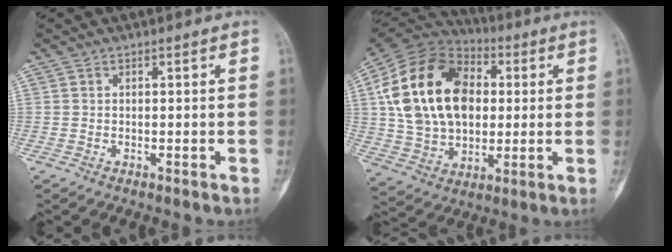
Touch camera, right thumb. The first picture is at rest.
{"total": 24.7, "force": [3.7, 17.0, 17.5], "torque": [-0.312, 0.019, 0.067]}